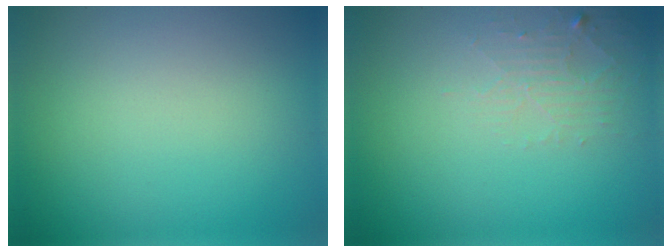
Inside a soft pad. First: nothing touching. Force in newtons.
{"total": 1.9, "press": 1.9, "slide": 0.3}